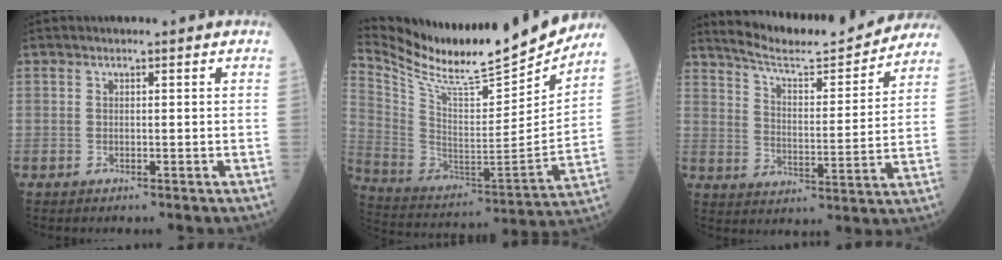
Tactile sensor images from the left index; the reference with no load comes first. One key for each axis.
{"total": 24.0, "fx": 22.0, "fy": 1.8, "fz": 9.3, "tx": -0.186, "ty": -0.061, "tz": 0.353}
{"total": 18.0, "fx": 17.0, "fy": 1.6, "fz": 5.9, "tx": -0.099, "ty": -0.017, "tz": 0.242}